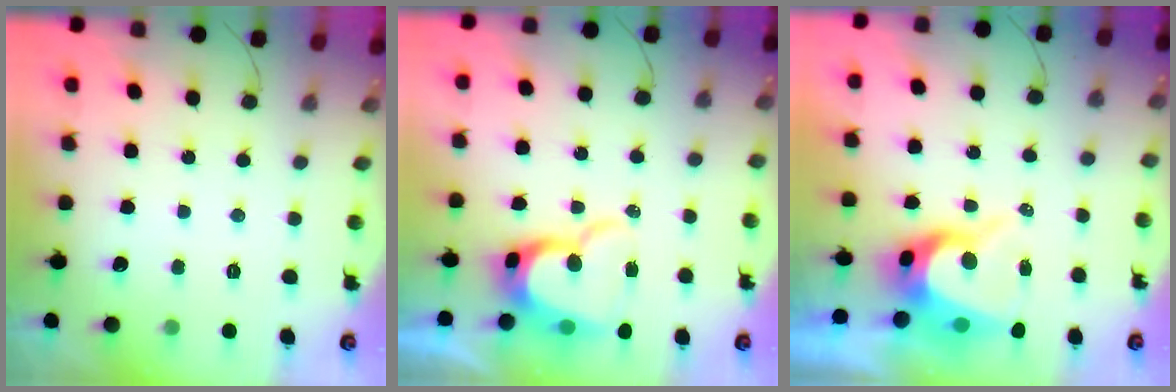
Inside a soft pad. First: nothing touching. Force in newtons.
{"total": 12.6, "press": 12.5, "slide": 1.4}
{"total": 10.4, "press": 10.3, "slide": 1.0}